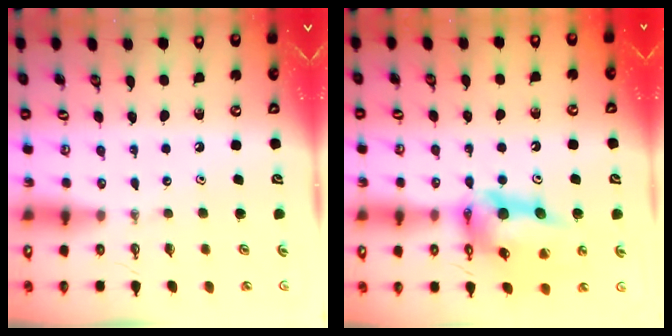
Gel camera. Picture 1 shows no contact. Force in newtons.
{"total": 16.9, "press": 16.9, "slide": 1.4}